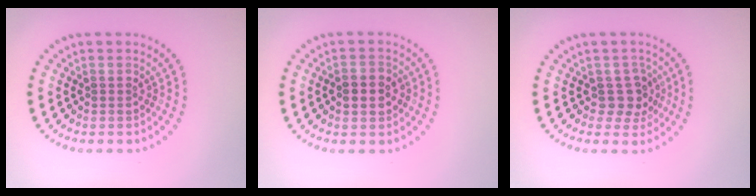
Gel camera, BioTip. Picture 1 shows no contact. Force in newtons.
{"total": 2.3, "press": 2.3, "slide": 0.2}
{"total": 2.5, "press": 2.0, "slide": 1.5}